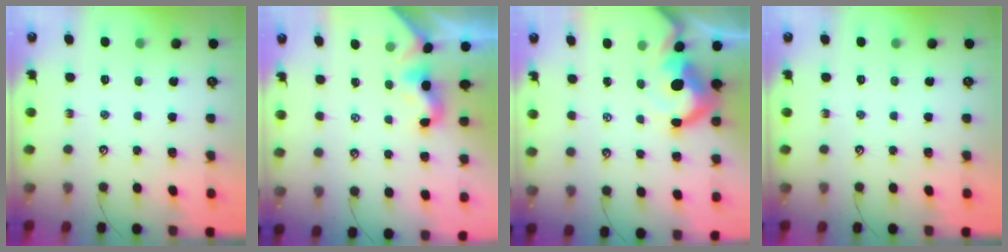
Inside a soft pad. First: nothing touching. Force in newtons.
{"total": 1.9, "press": 1.9, "slide": 0.5}
{"total": 8.6, "press": 8.4, "slide": 1.6}
{"total": 0.0}